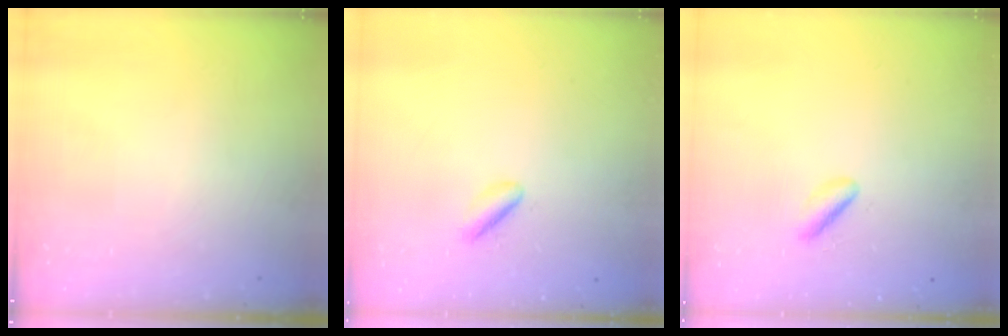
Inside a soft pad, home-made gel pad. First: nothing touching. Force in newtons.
{"total": 2.4, "press": 2.3, "slide": 0.8}
{"total": 2.3, "press": 2.1, "slide": 1.0}